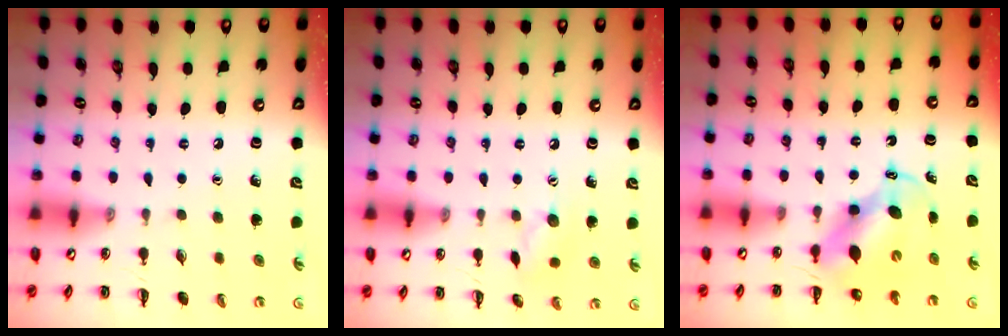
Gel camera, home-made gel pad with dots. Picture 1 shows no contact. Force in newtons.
{"total": 7.5, "press": 7.4, "slide": 1.1}
{"total": 6.1, "press": 6.0, "slide": 1.2}